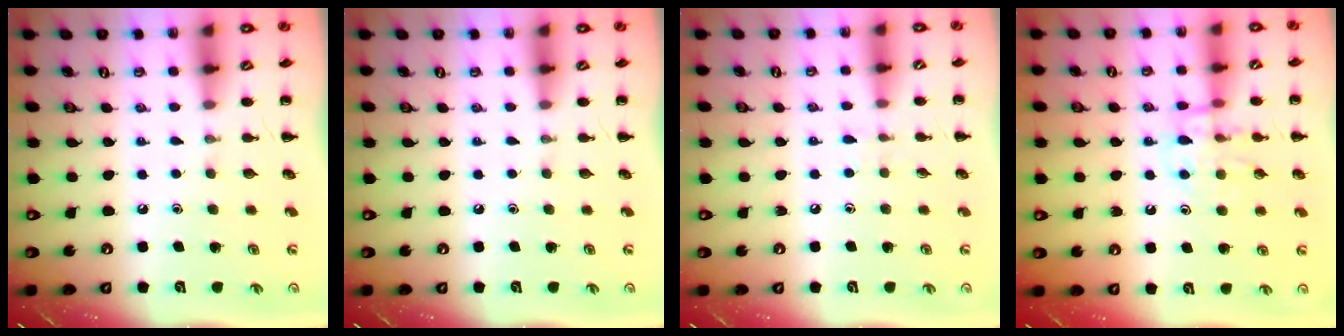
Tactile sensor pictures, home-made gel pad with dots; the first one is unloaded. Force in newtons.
{"total": 0.0}
{"total": 3.7, "press": 3.4, "slide": 1.6}
{"total": 11.5, "press": 11.5, "slide": 1.1}